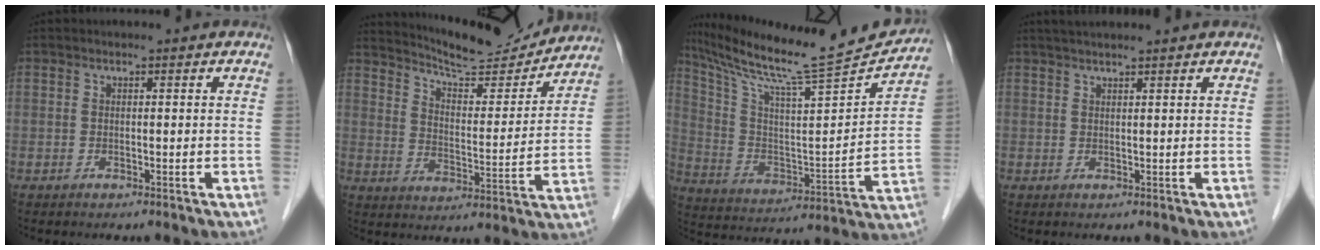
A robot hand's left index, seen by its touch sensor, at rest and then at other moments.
{"total": 14.5, "force": [14.0, 1.3, 3.7], "torque": [-0.065, -0.012, 0.206]}
{"total": 21.2, "force": [19.6, -0.6, 8.0], "torque": [-0.155, -0.045, 0.308]}
{"total": 4.9, "force": [4.3, -0.2, 2.4], "torque": [-0.035, 0.029, 0.067]}